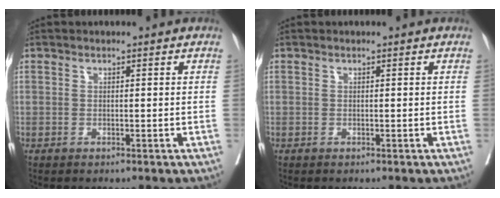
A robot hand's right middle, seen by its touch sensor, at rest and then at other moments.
{"total": 0.0}